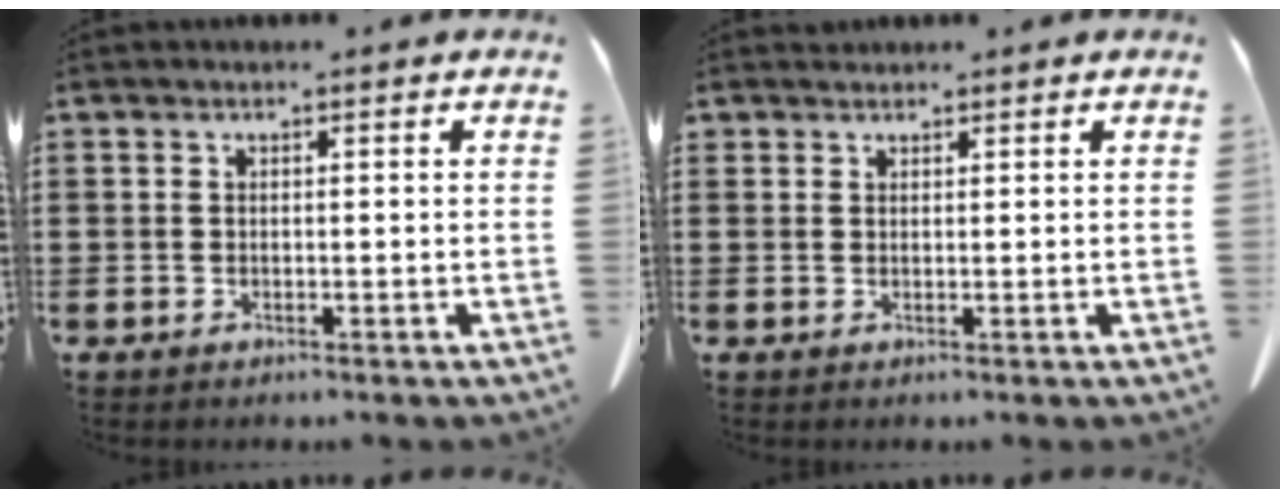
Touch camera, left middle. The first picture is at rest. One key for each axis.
{"total": 1.2, "fx": 1.1, "fy": 0.5, "fz": -0.1, "tx": -0.001, "ty": 0.001, "tz": 0.024}